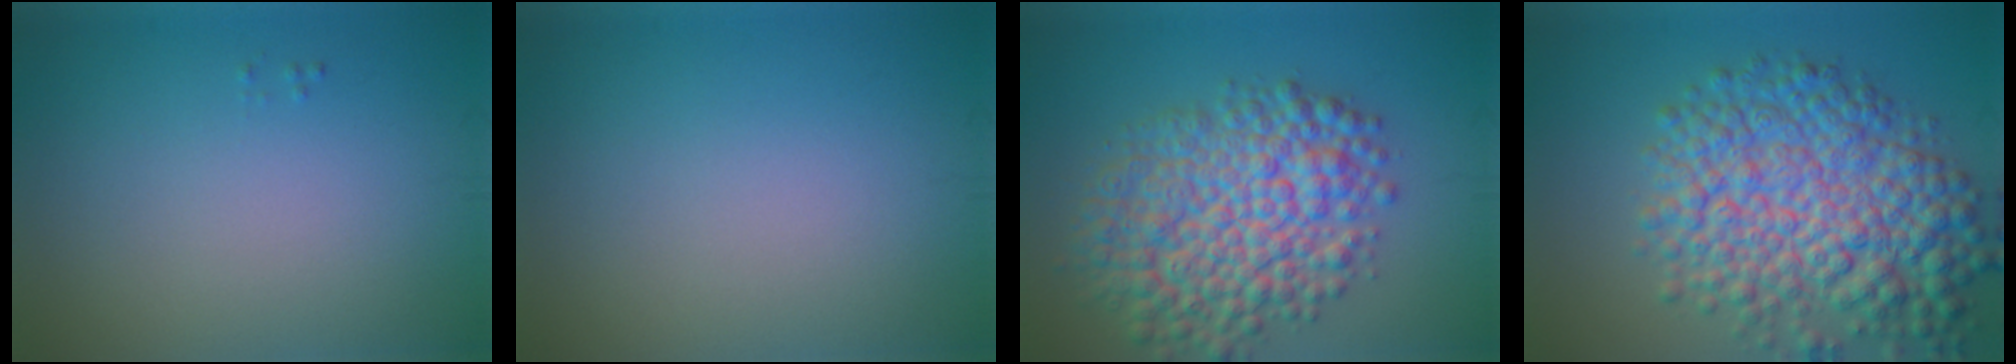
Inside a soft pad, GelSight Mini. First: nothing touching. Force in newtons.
{"total": 0.0}
{"total": 9.7, "press": 9.7, "slide": 0.3}
{"total": 10.3, "press": 10.2, "slide": 0.3}